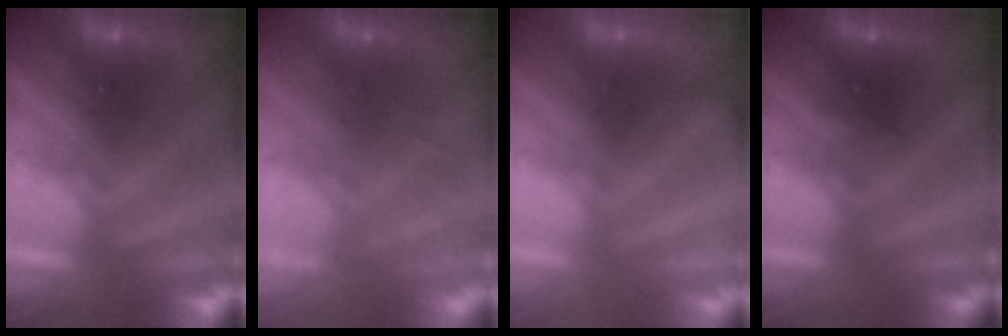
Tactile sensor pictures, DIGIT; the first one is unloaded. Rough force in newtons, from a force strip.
{"total": 8.1}
{"total": 2.1}
{"total": 2.3}